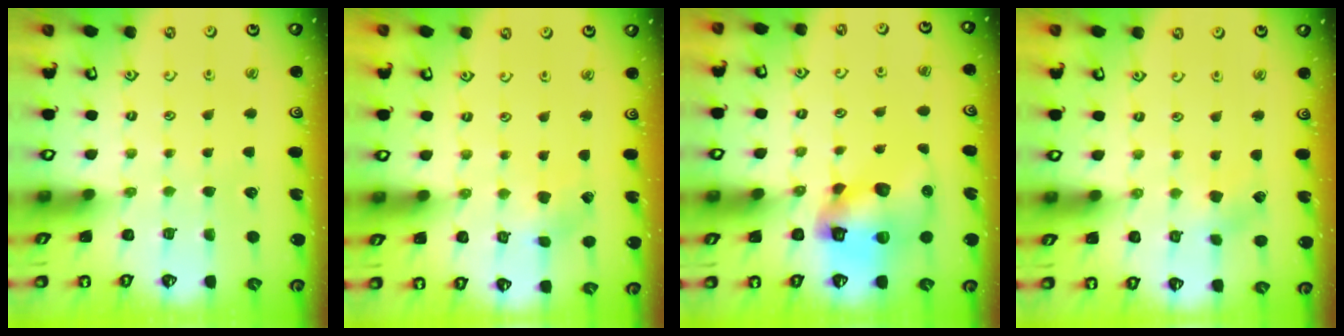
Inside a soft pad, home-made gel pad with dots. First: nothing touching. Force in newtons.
{"total": 2.0, "press": 2.0, "slide": 0.3}
{"total": 12.4, "press": 12.3, "slide": 2.0}
{"total": 2.2, "press": 2.2, "slide": 0.3}